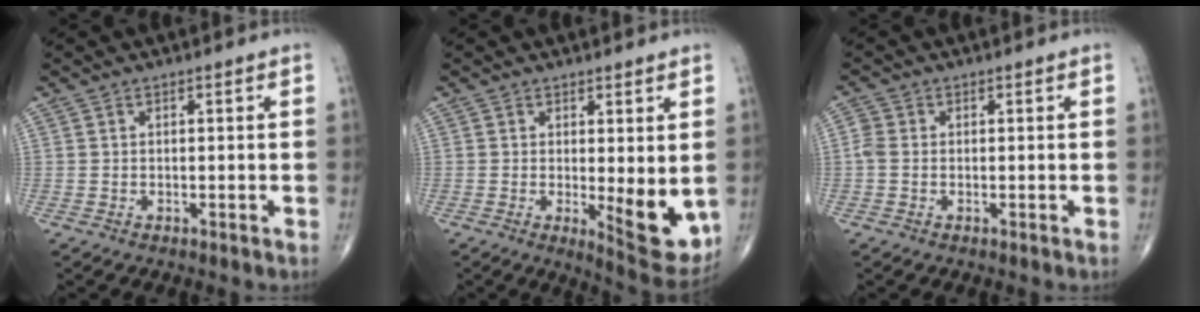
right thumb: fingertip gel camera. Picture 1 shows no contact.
{"total": 8.8, "force": [-0.4, 2.9, 8.3], "torque": [-0.099, -0.023, 0.005]}
{"total": 2.0, "force": [-0.2, 1.5, 1.3], "torque": [-0.031, 0.002, -0.010]}